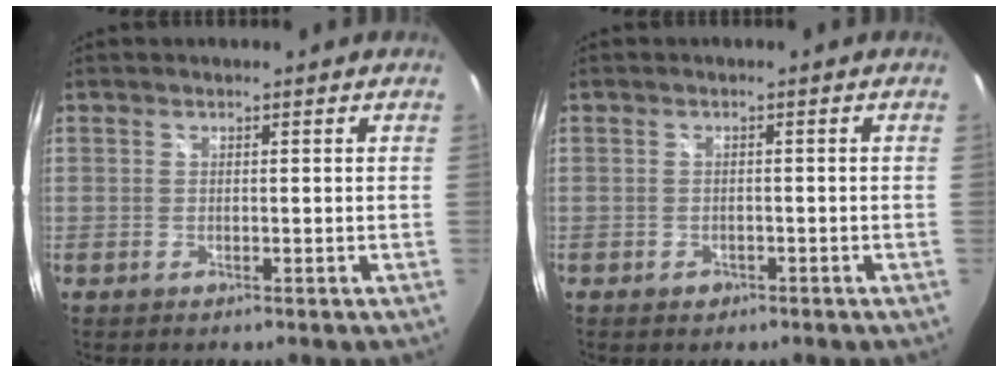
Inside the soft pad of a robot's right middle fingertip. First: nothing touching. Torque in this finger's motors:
{"motor_torque": [0.43, -0.39, 0.02, 0.00]}